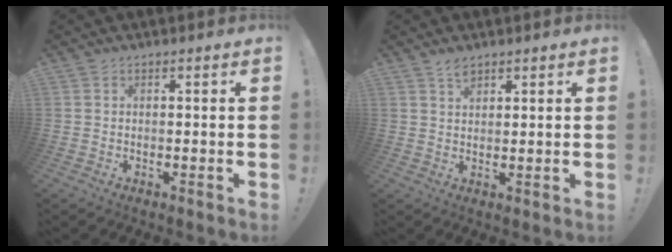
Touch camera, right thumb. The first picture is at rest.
{"total": 3.0, "force": [2.5, 1.3, 1.2], "torque": [-0.003, -0.019, 0.041]}